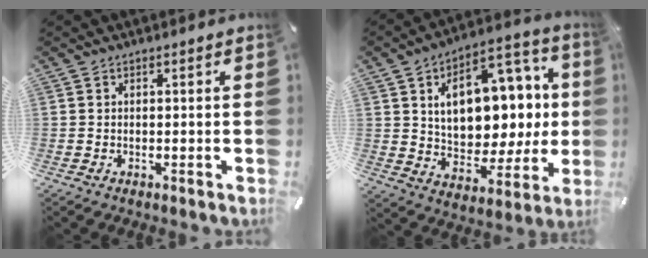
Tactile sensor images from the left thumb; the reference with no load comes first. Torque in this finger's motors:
{"motor_torque": [2.50, 2.50, 0.48, -0.04, 0.42]}